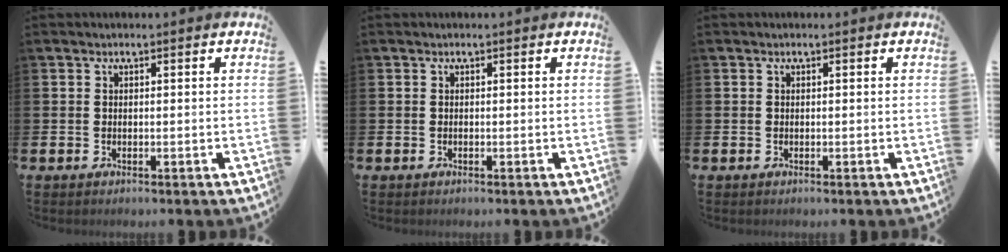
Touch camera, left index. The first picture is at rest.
{"total": 0.0}
{"total": 0.0}